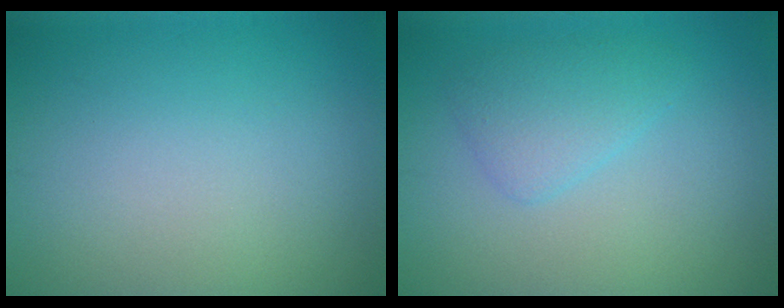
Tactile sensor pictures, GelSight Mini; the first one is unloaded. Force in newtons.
{"total": 2.4, "press": 2.4, "slide": 0.1}